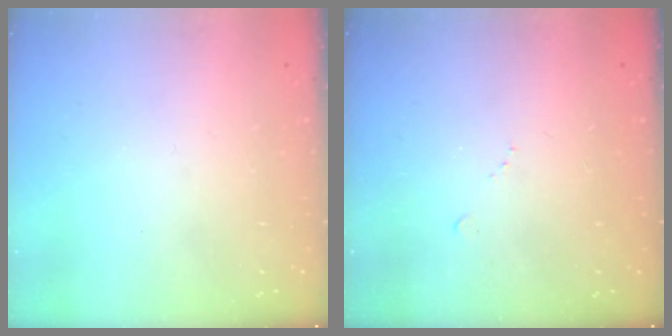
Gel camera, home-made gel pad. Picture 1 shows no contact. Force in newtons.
{"total": 4.4, "press": 4.3, "slide": 0.7}